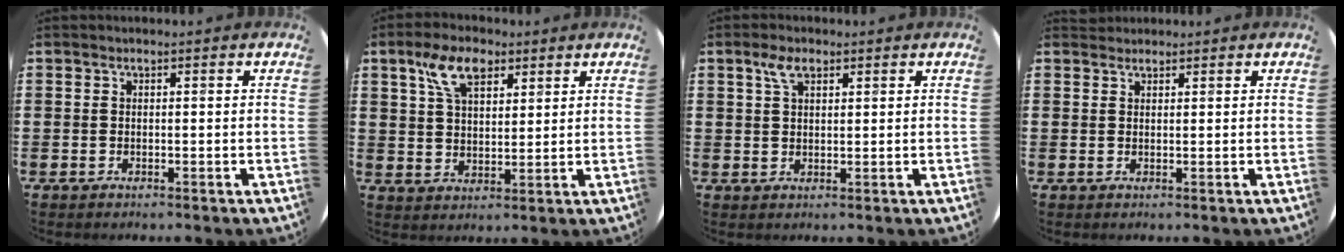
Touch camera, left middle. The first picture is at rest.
{"total": 7.2, "force": [4.3, 3.7, 4.3], "torque": [-0.082, 0.007, 0.077]}
{"total": 3.1, "force": [2.0, 1.5, 1.9], "torque": [-0.044, 0.006, 0.036]}
{"total": 1.0, "force": [1.0, 0.3, -0.1], "torque": [0.001, 0.002, 0.020]}